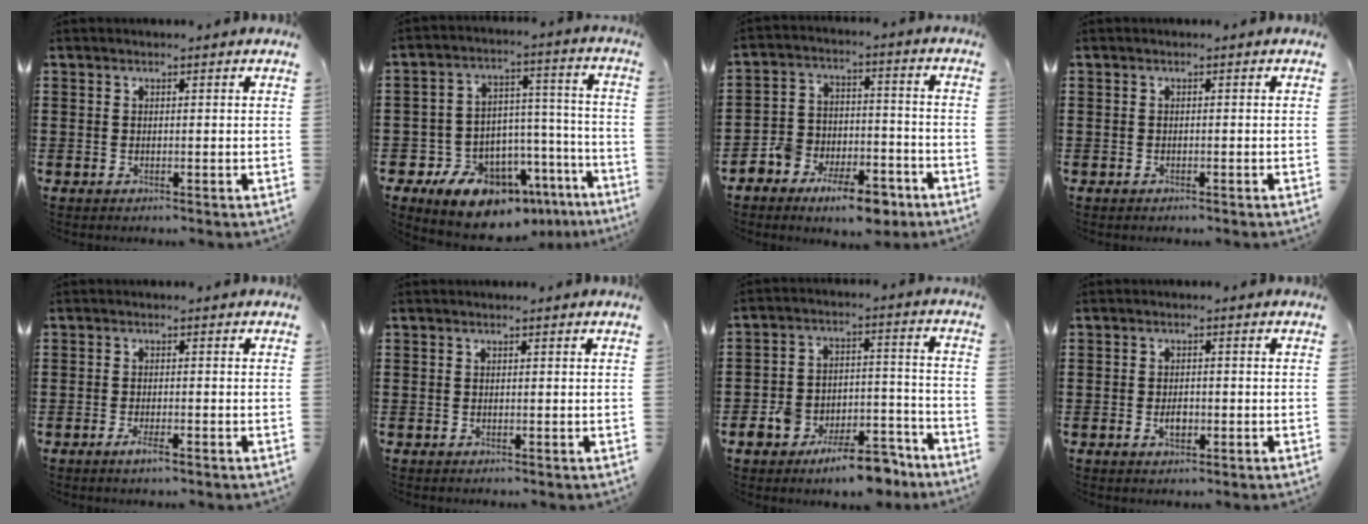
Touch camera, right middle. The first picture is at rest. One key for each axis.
{"total": 12.0, "fx": -10.3, "fy": 5.0, "fz": 3.6, "tx": -0.068, "ty": 0.049, "tz": -0.187}
{"total": 8.9, "fx": -7.1, "fy": 3.9, "fz": 3.6, "tx": -0.069, "ty": 0.032, "tz": -0.134}
{"total": 0.5, "fx": -0.5, "fy": 0.1, "fz": 0.1, "tx": -0.004, "ty": -0.002, "tz": -0.009}
{"total": 2.2, "fx": -1.3, "fy": 0.4, "fz": 1.8, "tx": -0.031, "ty": -0.002, "tz": -0.024}
{"total": 0.0}
{"total": 9.9, "fx": -7.9, "fy": 3.4, "fz": 4.9, "tx": -0.084, "ty": 0.036, "tz": -0.147}
{"total": 2.5, "fx": -0.8, "fy": 1.2, "fz": 2.0, "tx": -0.039, "ty": -0.001, "tz": -0.013}